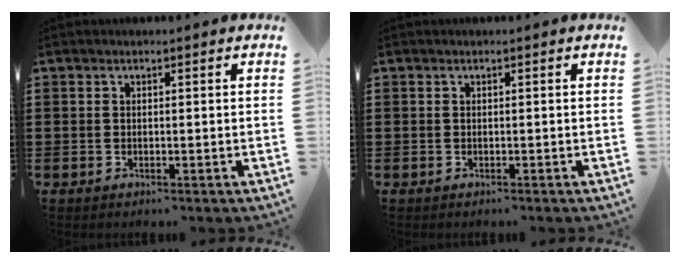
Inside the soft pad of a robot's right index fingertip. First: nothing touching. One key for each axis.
{"total": 0.0}